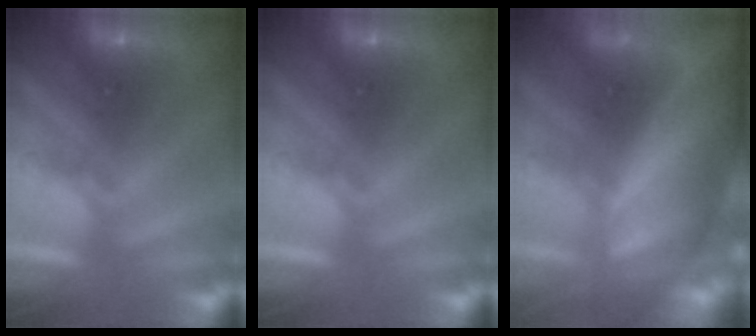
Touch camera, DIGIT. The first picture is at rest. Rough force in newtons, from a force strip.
{"total": 0.0}
{"total": 7.3}